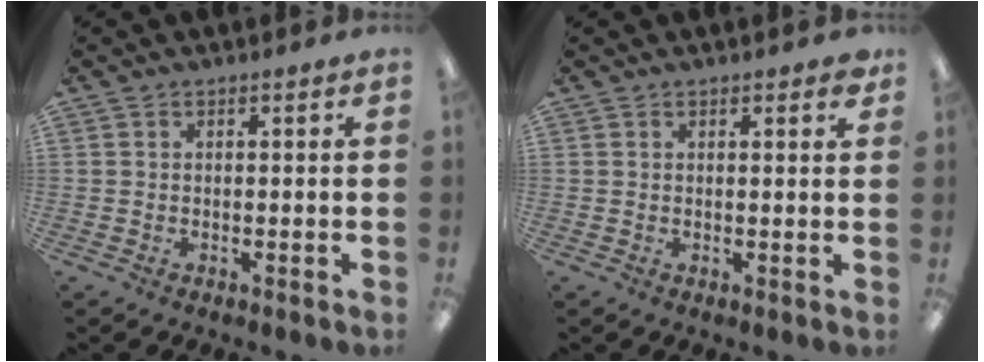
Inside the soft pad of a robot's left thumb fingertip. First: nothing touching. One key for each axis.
{"total": 1.4, "fx": 1.2, "fy": 0.3, "fz": 0.7, "tx": 0.000, "ty": -0.005, "tz": 0.017}